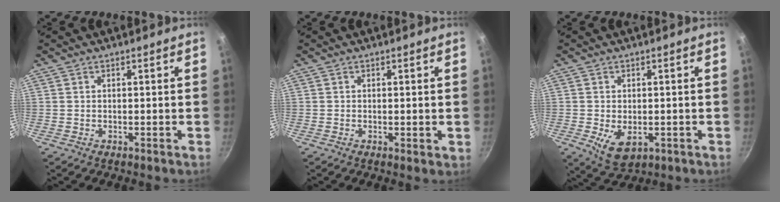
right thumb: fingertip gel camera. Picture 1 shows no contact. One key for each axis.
{"total": 1.4, "fx": -0.1, "fy": 0.5, "fz": 1.3, "tx": -0.018, "ty": -0.003, "tz": -0.002}
{"total": 6.5, "fx": -1.3, "fy": 4.1, "fz": 4.8, "tx": -0.072, "ty": -0.014, "tz": -0.009}